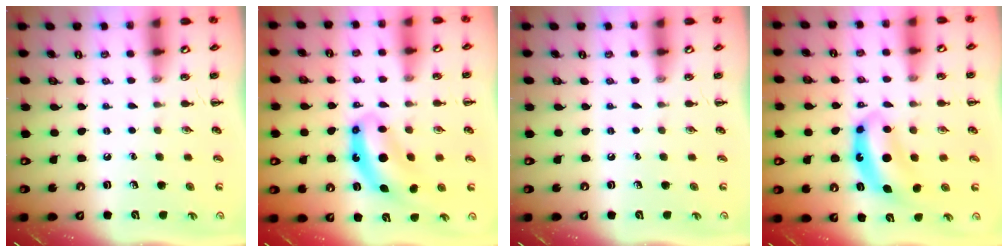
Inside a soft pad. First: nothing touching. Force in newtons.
{"total": 9.4, "press": 9.3, "slide": 1.8}
{"total": 0.0}
{"total": 7.6, "press": 7.5, "slide": 1.3}